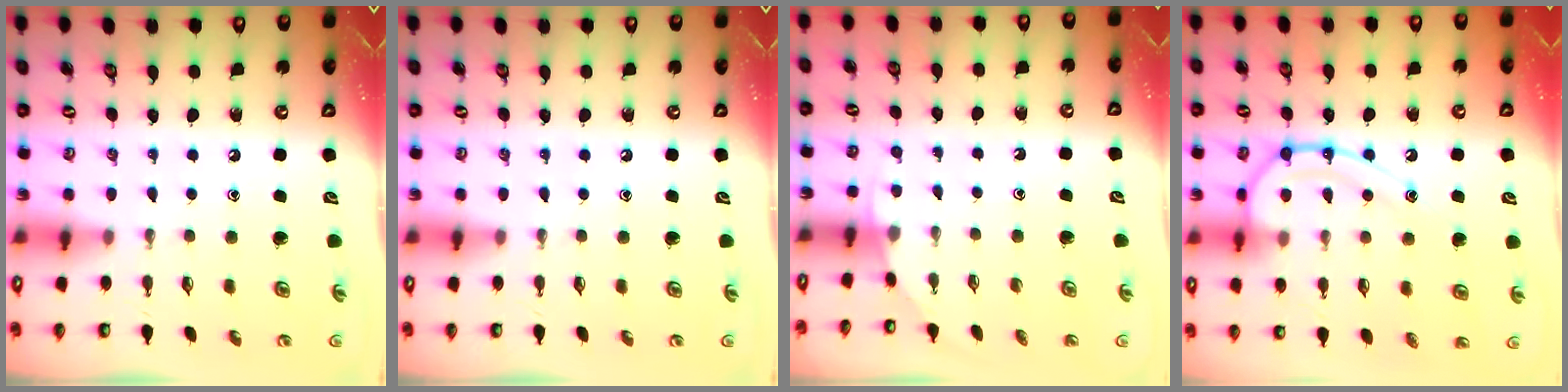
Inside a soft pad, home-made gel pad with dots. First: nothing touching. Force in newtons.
{"total": 0.0}
{"total": 2.7, "press": 2.7, "slide": 0.1}
{"total": 15.7, "press": 15.7, "slide": 1.4}